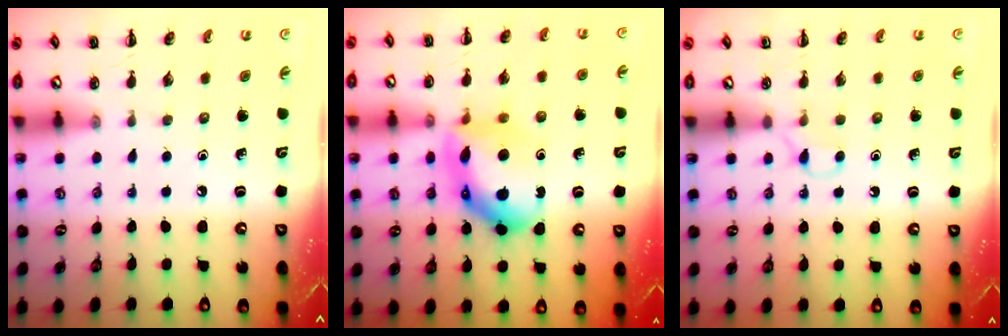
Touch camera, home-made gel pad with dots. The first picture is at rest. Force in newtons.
{"total": 14.7, "press": 14.6, "slide": 0.9}
{"total": 2.6, "press": 2.4, "slide": 0.9}